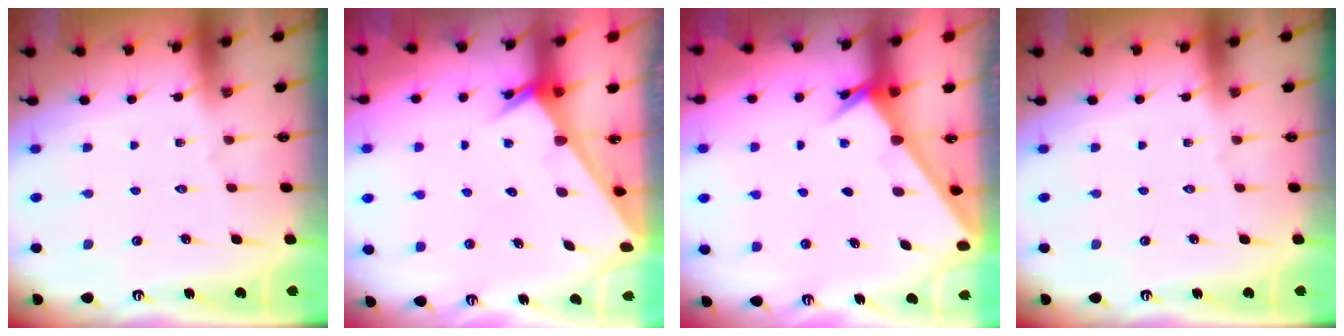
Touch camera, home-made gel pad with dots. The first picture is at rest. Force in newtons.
{"total": 2.1, "press": 2.1, "slide": 0.1}
{"total": 2.3, "press": 2.3, "slide": 0.3}
{"total": 0.0}